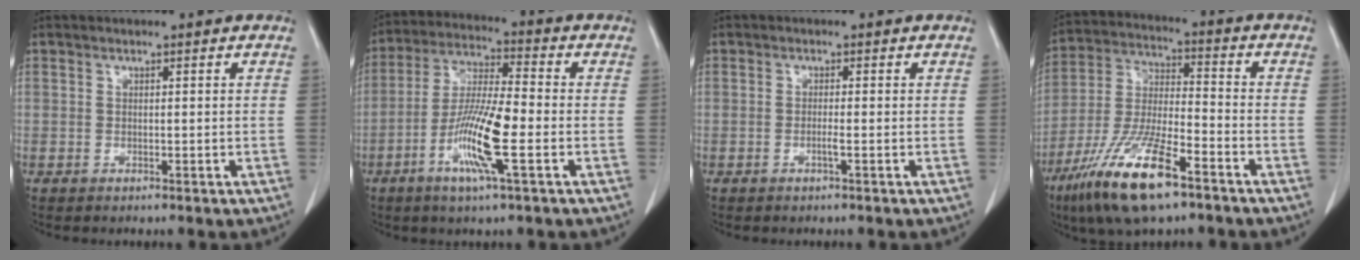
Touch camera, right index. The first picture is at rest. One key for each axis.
{"total": 11.8, "fx": -3.9, "fy": 0.9, "fz": 11.1, "tx": -0.221, "ty": -0.009, "tz": -0.078}
{"total": 1.1, "fx": -0.5, "fy": -0.1, "fz": 1.0, "tx": -0.021, "ty": 0.000, "tz": -0.009}
{"total": 15.3, "fx": -9.3, "fy": 3.1, "fz": 11.7, "tx": -0.245, "ty": -0.025, "tz": -0.171}